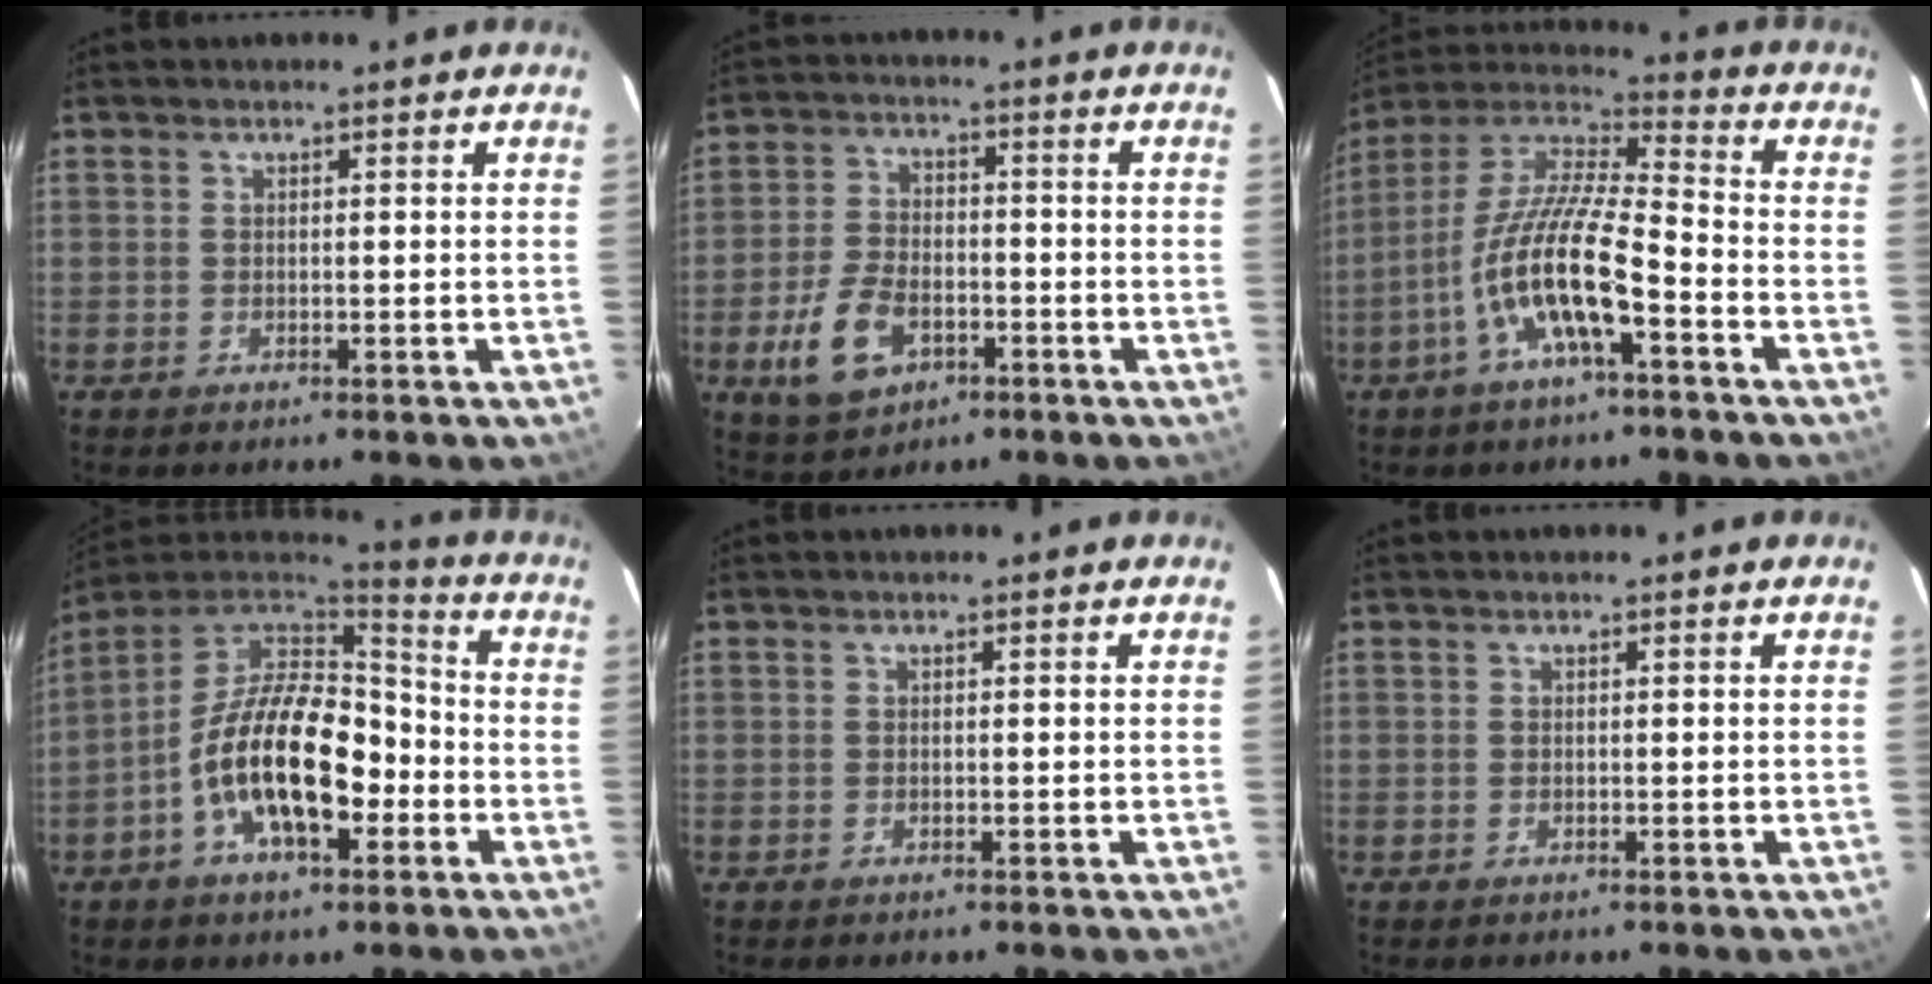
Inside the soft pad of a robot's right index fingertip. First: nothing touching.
{"total": 10.6, "force": [-4.5, 6.5, 7.0], "torque": [-0.160, 0.002, -0.074]}
{"total": 15.0, "force": [-6.0, 3.0, 13.4], "torque": [-0.261, -0.006, -0.122]}
{"total": 17.4, "force": [-5.2, 8.1, 14.5], "torque": [-0.270, 0.006, -0.093]}
{"total": 0.0}
{"total": 0.0}